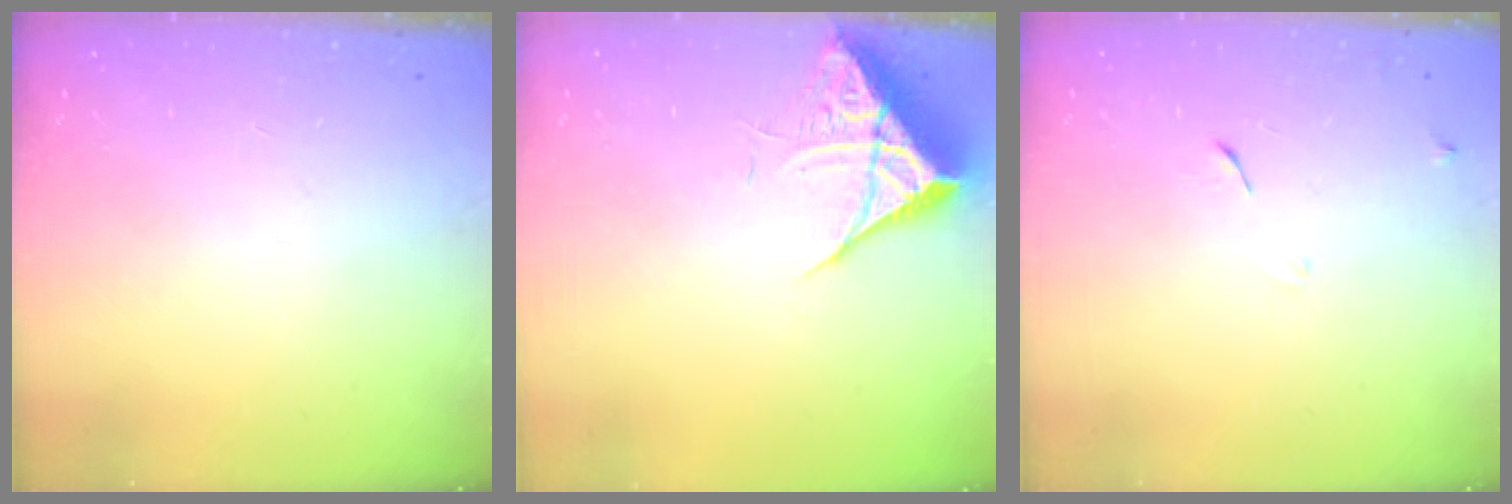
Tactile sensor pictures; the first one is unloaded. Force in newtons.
{"total": 7.3, "press": 7.2, "slide": 0.3}
{"total": 6.2, "press": 6.2, "slide": 0.6}